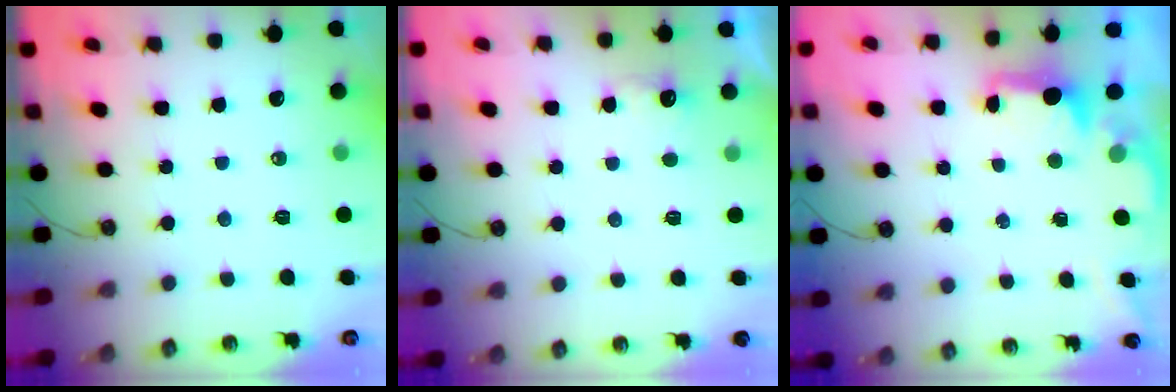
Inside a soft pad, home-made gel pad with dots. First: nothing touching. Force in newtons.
{"total": 2.2, "press": 2.0, "slide": 0.9}
{"total": 2.1, "press": 1.9, "slide": 0.8}